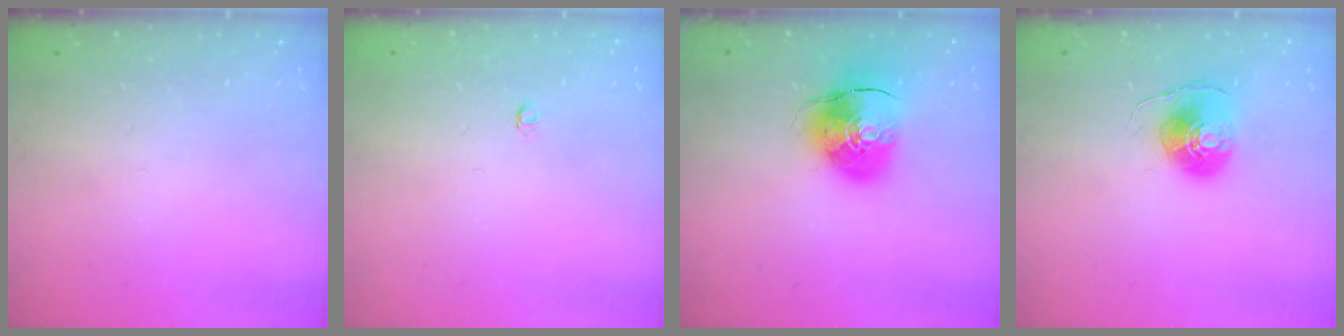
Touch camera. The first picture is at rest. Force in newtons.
{"total": 3.3, "press": 3.3, "slide": 0.3}
{"total": 10.9, "press": 10.7, "slide": 1.6}
{"total": 8.5, "press": 8.4, "slide": 0.3}